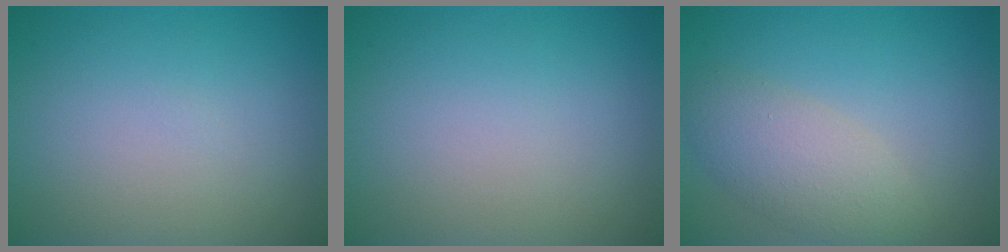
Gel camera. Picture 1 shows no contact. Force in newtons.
{"total": 0.0}
{"total": 4.0, "press": 4.0, "slide": 0.2}